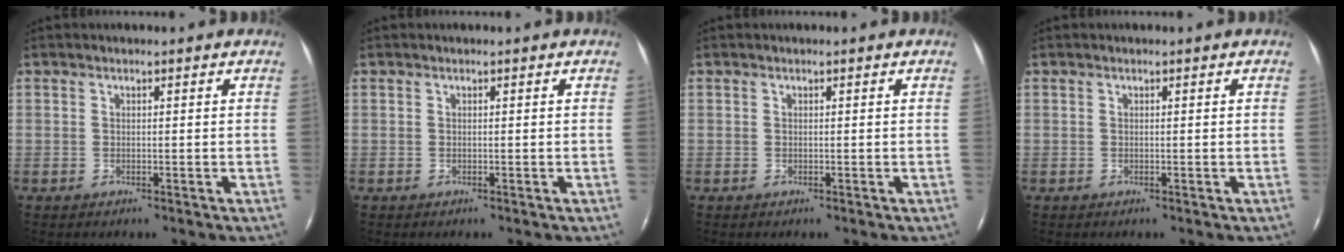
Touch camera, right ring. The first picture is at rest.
{"total": 0.0}
{"total": 0.0}
{"total": 0.0}